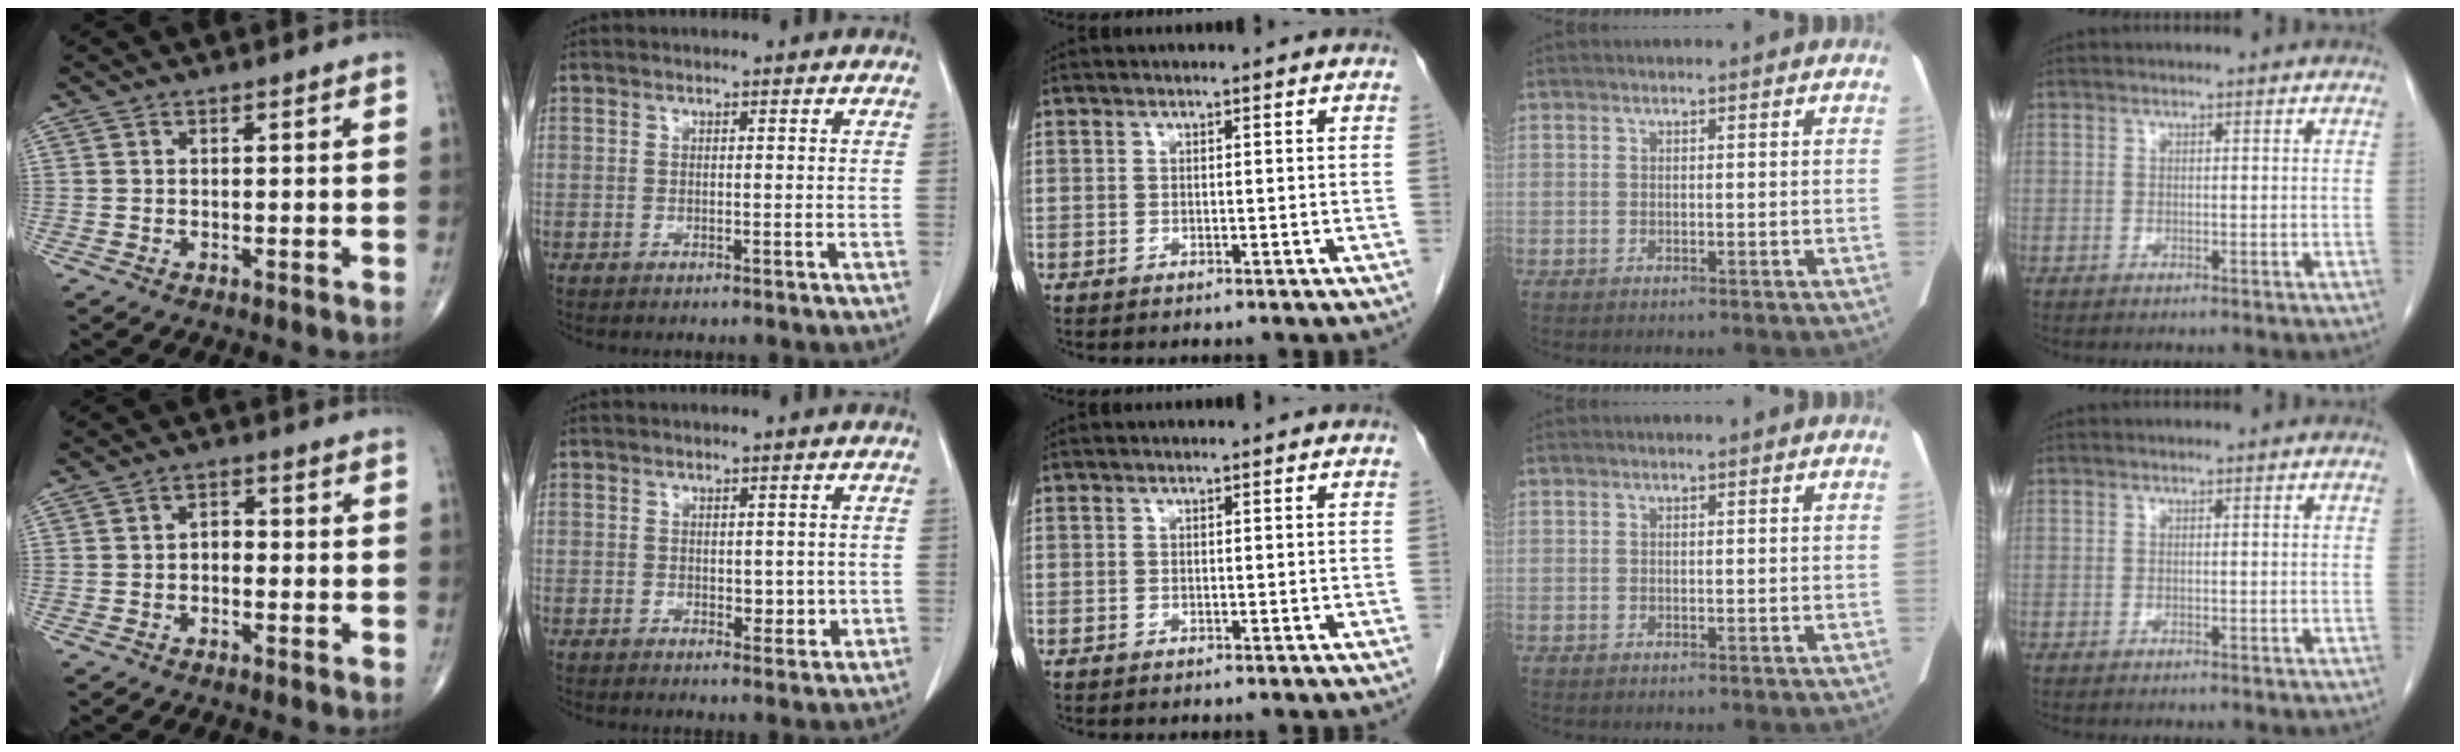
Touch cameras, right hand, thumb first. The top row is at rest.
{"thumb": {"total": 2.4, "force": [-0.5, 1.7, 1.7], "torque": [-0.013, 0.013, -0.018]}, "index": {"total": 3.0, "force": [-0.1, 1.8, 2.4], "torque": [-0.025, -0.005, 0.006]}}